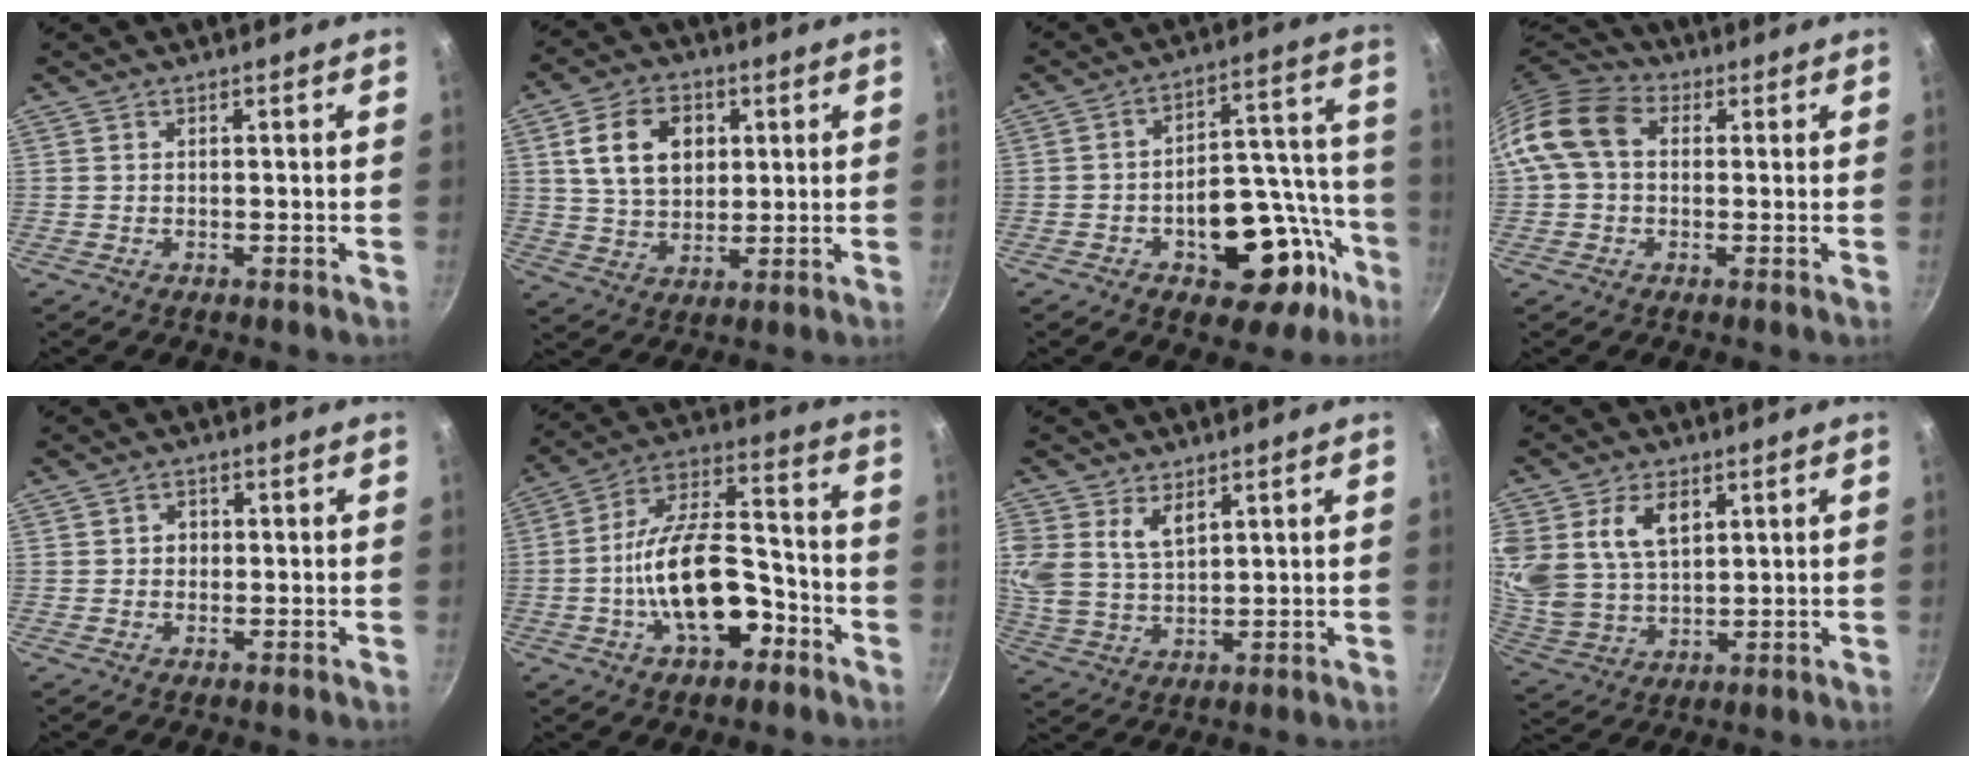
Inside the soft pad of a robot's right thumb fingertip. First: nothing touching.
{"total": 12.2, "force": [3.2, 8.7, 7.9], "torque": [-0.116, -0.003, 0.057]}
{"total": 21.7, "force": [-9.1, 12.9, 14.9], "torque": [-0.128, 0.074, -0.116]}
{"total": 11.1, "force": [1.6, 8.3, 7.3], "torque": [-0.119, 0.025, 0.008]}
{"total": 2.1, "force": [0.0, 2.0, 0.9], "torque": [-0.003, 0.003, -0.002]}
{"total": 18.7, "force": [-6.5, 9.8, 14.5], "torque": [-0.215, 0.064, -0.110]}
{"total": 9.5, "force": [4.4, 6.0, 6.0], "torque": [-0.126, -0.014, 0.092]}
{"total": 14.9, "force": [5.4, 10.2, 9.5], "torque": [-0.186, -0.018, 0.115]}